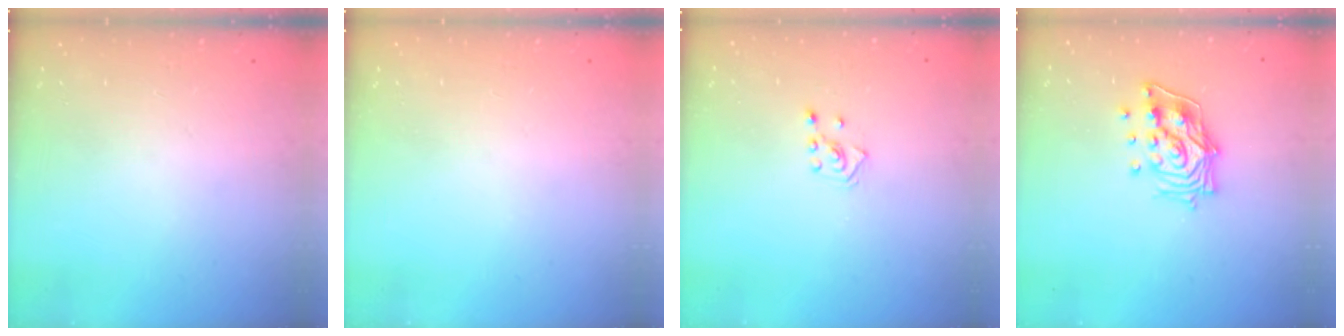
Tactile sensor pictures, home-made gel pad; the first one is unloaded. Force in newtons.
{"total": 0.0}
{"total": 2.8, "press": 2.7, "slide": 0.7}
{"total": 13.5, "press": 13.5, "slide": 1.6}